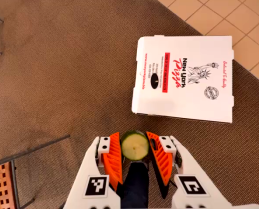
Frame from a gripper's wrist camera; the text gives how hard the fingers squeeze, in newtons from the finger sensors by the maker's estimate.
{"total": 9.2, "left": 9.1, "right": 9.4}